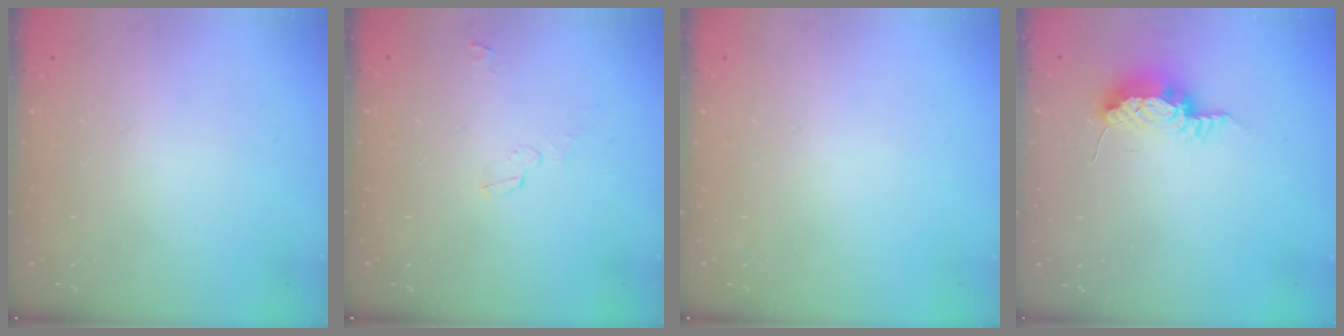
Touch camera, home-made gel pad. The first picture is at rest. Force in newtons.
{"total": 2.6, "press": 2.3, "slide": 1.2}
{"total": 0.0}
{"total": 9.1, "press": 9.0, "slide": 1.1}